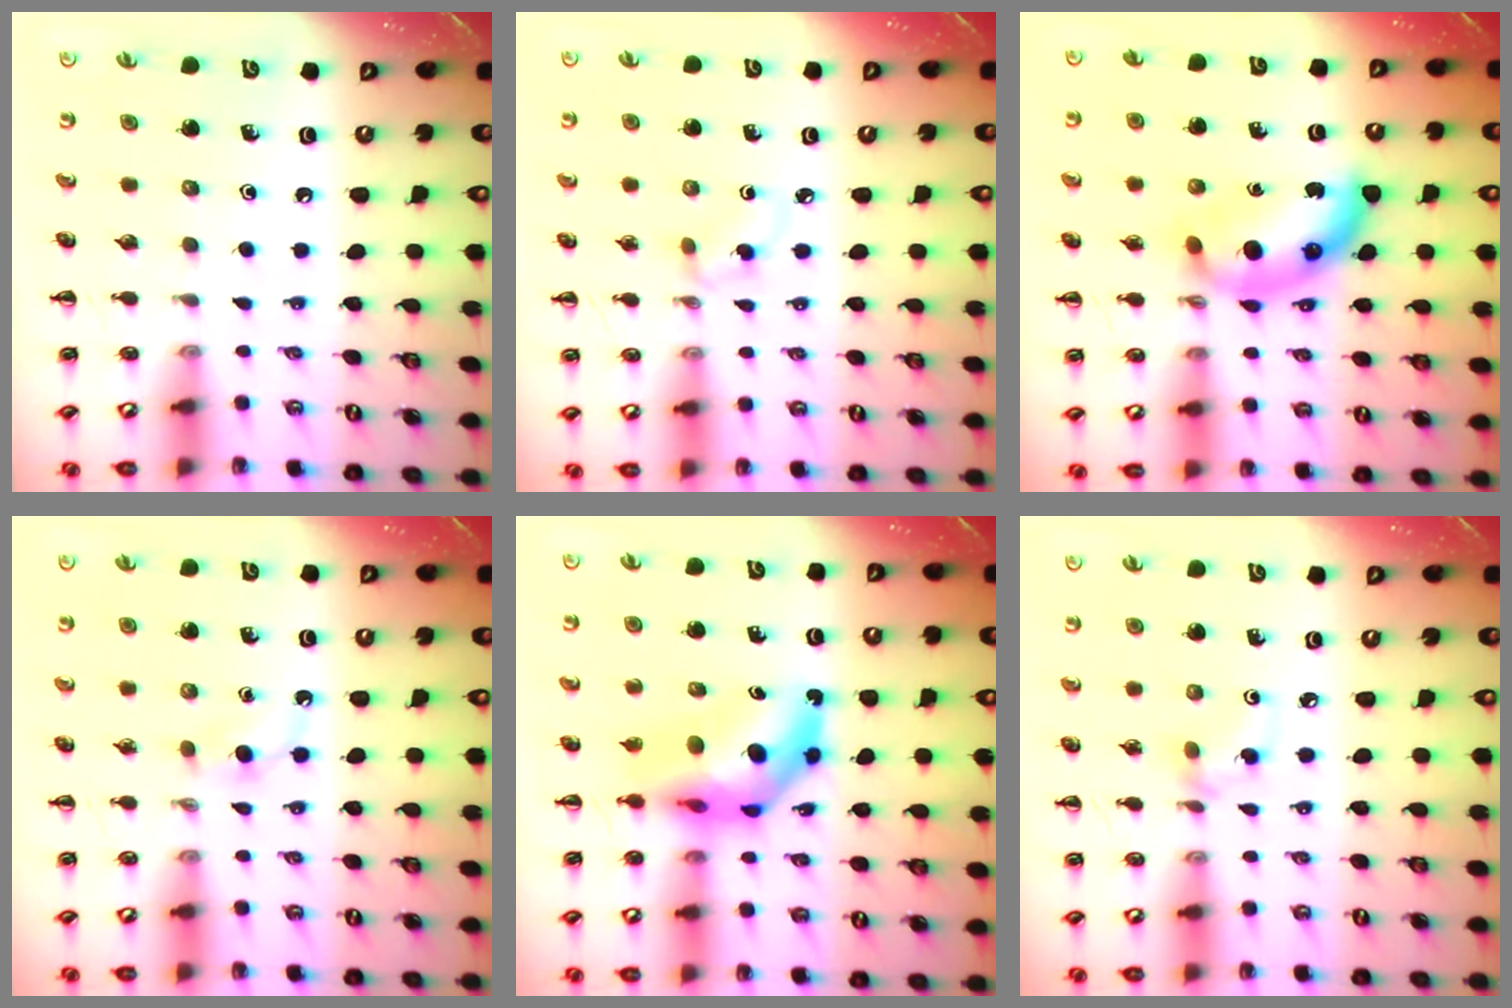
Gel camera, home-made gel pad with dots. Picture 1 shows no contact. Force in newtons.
{"total": 2.7, "press": 2.5, "slide": 1.1}
{"total": 12.0, "press": 12.0, "slide": 0.3}
{"total": 2.8, "press": 2.6, "slide": 1.1}
{"total": 9.3, "press": 8.8, "slide": 3.2}
{"total": 3.3, "press": 3.2, "slide": 0.7}